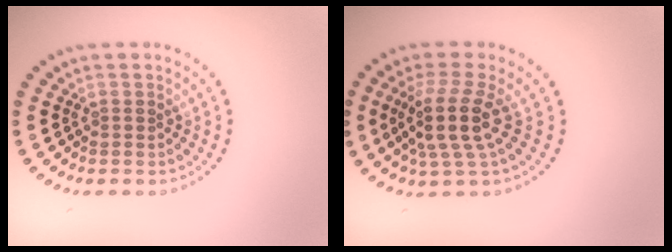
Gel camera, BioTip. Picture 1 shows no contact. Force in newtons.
{"total": 4.2, "press": 3.3, "slide": 2.7}